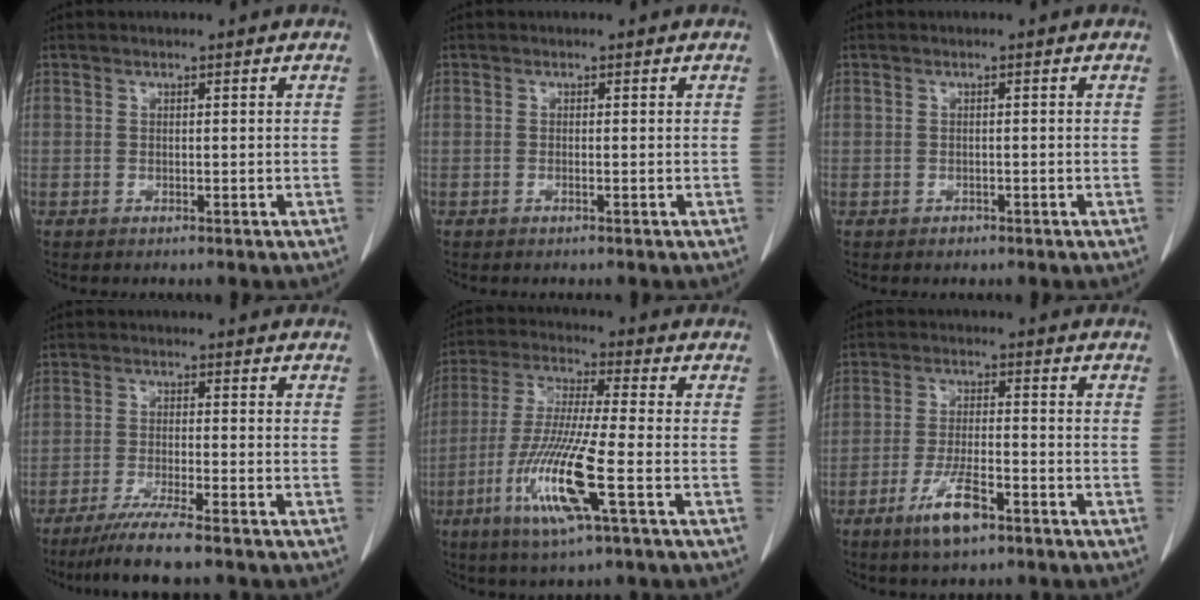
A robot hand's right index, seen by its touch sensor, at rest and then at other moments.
{"total": 0.0}
{"total": 0.9, "force": [-0.5, 0.7, 0.0], "torque": [-0.001, 0.002, -0.010]}
{"total": 6.8, "force": [-5.4, -0.9, 4.1], "torque": [-0.067, -0.020, -0.096]}
{"total": 13.4, "force": [-4.9, 0.2, 12.5], "torque": [-0.262, -0.021, -0.096]}
{"total": 7.1, "force": [-4.3, 1.4, 5.4], "torque": [-0.107, -0.009, -0.073]}